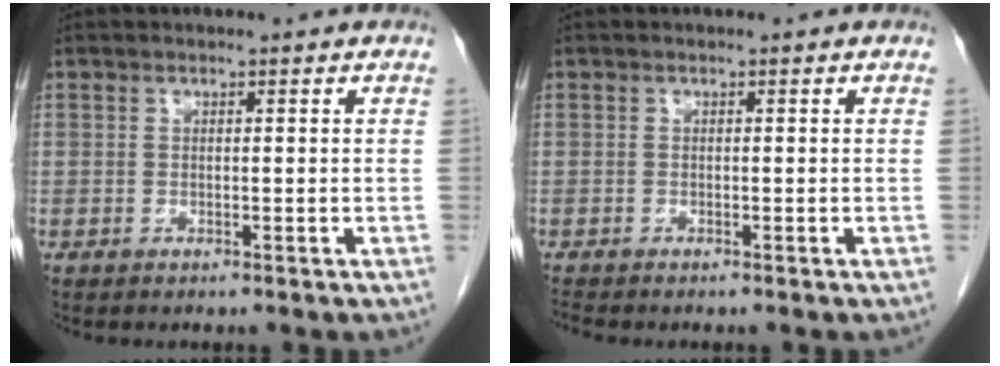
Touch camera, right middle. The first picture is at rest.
{"total": 0.7, "force": [-0.7, -0.2, 0.0], "torque": [-0.003, -0.002, -0.014]}